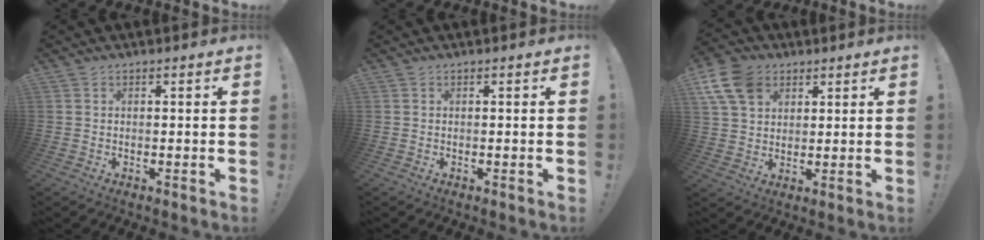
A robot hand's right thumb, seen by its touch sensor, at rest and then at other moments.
{"total": 0.0}
{"total": 11.9, "force": [5.5, 8.4, 6.3], "torque": [-0.121, -0.018, 0.108]}